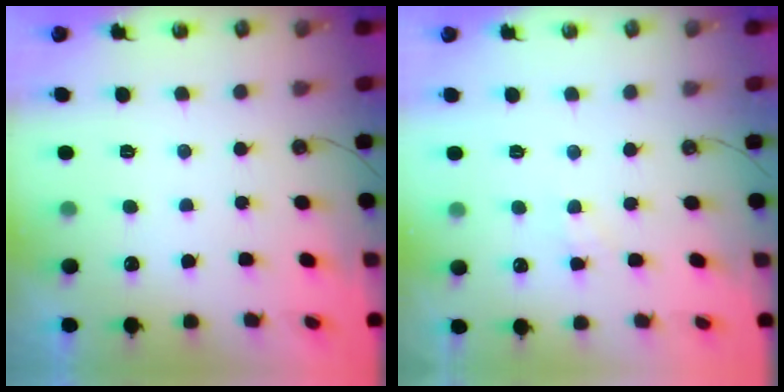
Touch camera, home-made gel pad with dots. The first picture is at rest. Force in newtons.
{"total": 3.7, "press": 3.6, "slide": 0.5}